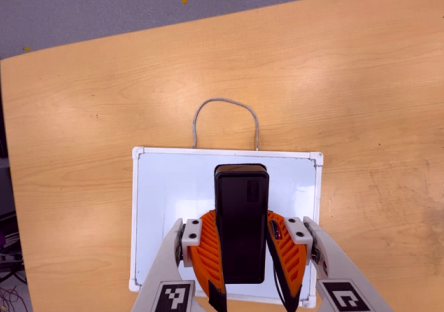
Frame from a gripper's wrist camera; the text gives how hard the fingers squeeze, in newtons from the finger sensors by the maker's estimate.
{"total": 6.0, "left": 5.3, "right": 6.8}